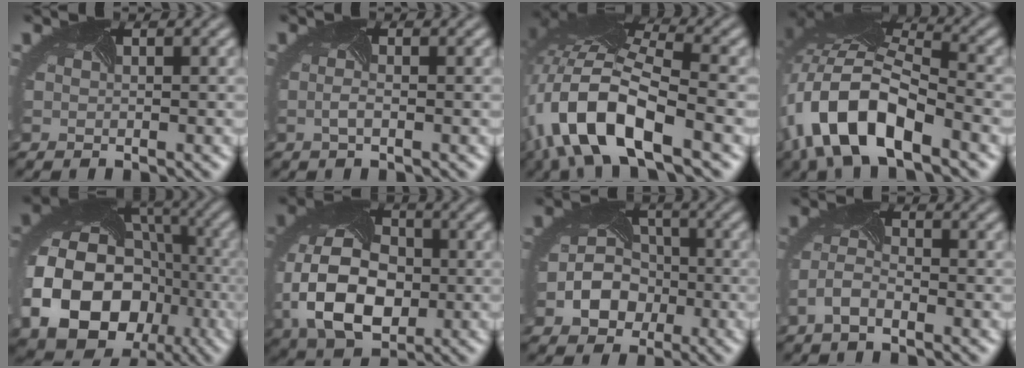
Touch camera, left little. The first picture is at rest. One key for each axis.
{"total": 0.8, "fx": -0.6, "fy": -0.2, "fz": 0.6, "tx": -0.022, "ty": -0.005, "tz": -0.005}
{"total": 12.9, "fx": -4.8, "fy": 5.4, "fz": 10.6, "tx": -0.231, "ty": 0.001, "tz": -0.086}
{"total": 11.9, "fx": -5.3, "fy": 5.4, "fz": 9.1, "tx": -0.192, "ty": -0.003, "tz": -0.092}
{"total": 17.9, "fx": -5.1, "fy": 14.6, "fz": 9.1, "tx": -0.198, "ty": -0.045, "tz": -0.082}
{"total": 10.5, "fx": -2.0, "fy": 6.9, "fz": 7.7, "tx": -0.179, "ty": -0.019, "tz": -0.032}
{"total": 4.4, "fx": -1.9, "fy": 3.5, "fz": 1.9, "tx": -0.044, "ty": -0.013, "tz": -0.024}
{"total": 2.6, "fx": -2.0, "fy": 0.7, "fz": 1.6, "tx": -0.048, "ty": -0.003, "tz": -0.036}